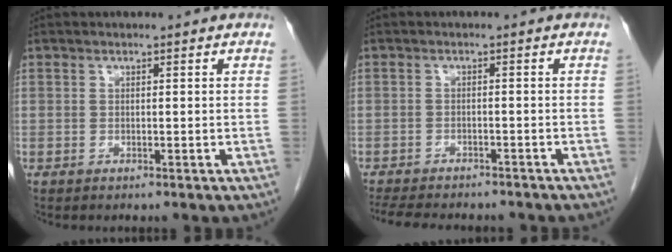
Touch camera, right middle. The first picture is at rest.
{"total": 13.1, "force": [-11.4, 3.6, 5.5], "torque": [-0.108, -0.010, -0.149]}